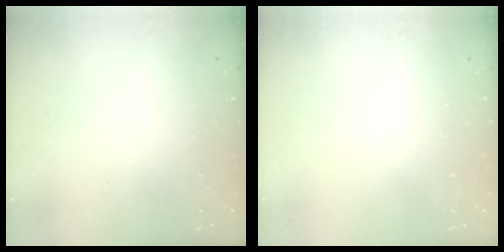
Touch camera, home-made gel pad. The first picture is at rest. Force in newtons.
{"total": 0.0}